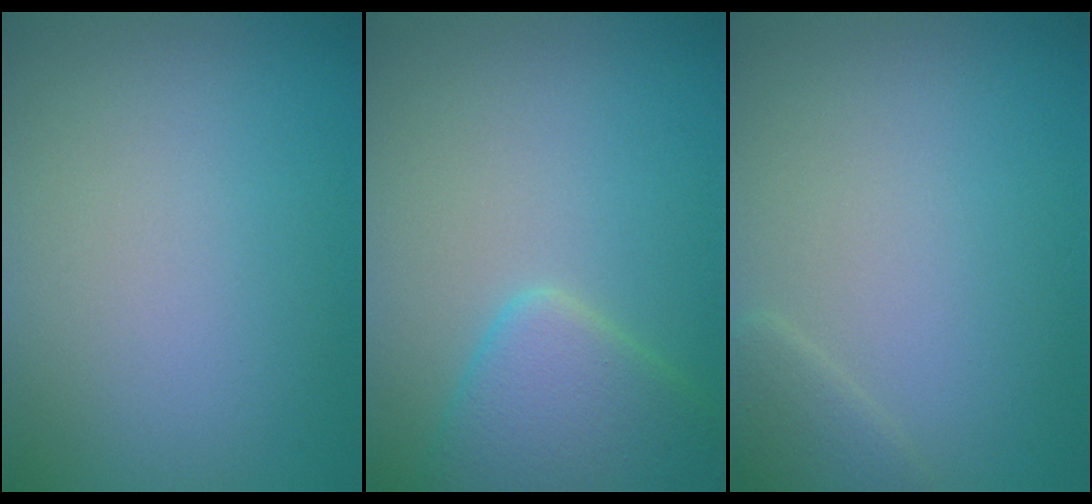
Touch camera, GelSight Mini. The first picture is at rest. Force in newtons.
{"total": 4.9, "press": 4.9, "slide": 0.3}
{"total": 1.5, "press": 1.5, "slide": 0.1}